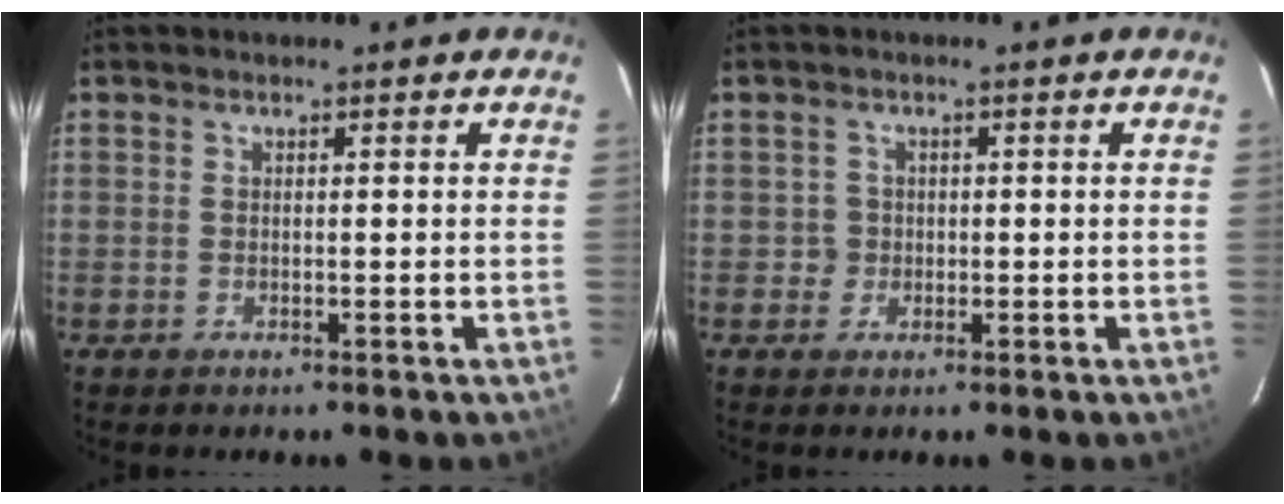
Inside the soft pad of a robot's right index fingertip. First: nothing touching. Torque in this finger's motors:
{"motor_torque": [-0.08, 0.15, 0.02, 0.00]}